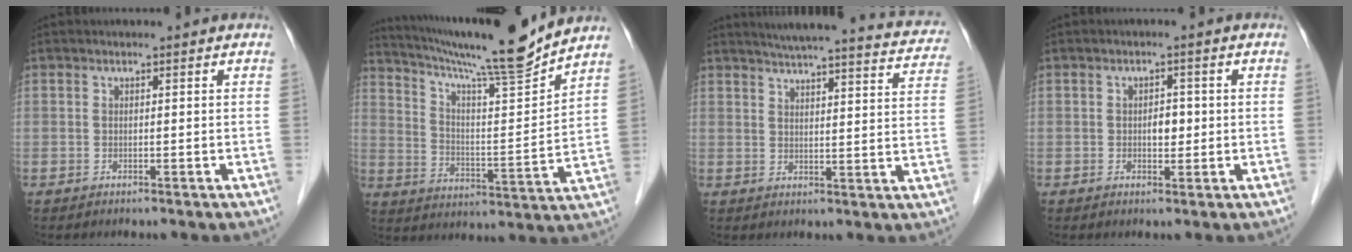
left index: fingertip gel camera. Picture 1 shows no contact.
{"total": 17.9, "force": [16.0, -1.3, 7.9], "torque": [-0.139, -0.022, 0.250]}
{"total": 22.9, "force": [21.1, 2.5, 8.5], "torque": [-0.118, -0.035, 0.246]}
{"total": 2.2, "force": [-0.1, 1.3, 1.7], "torque": [-0.025, 0.003, 0.000]}